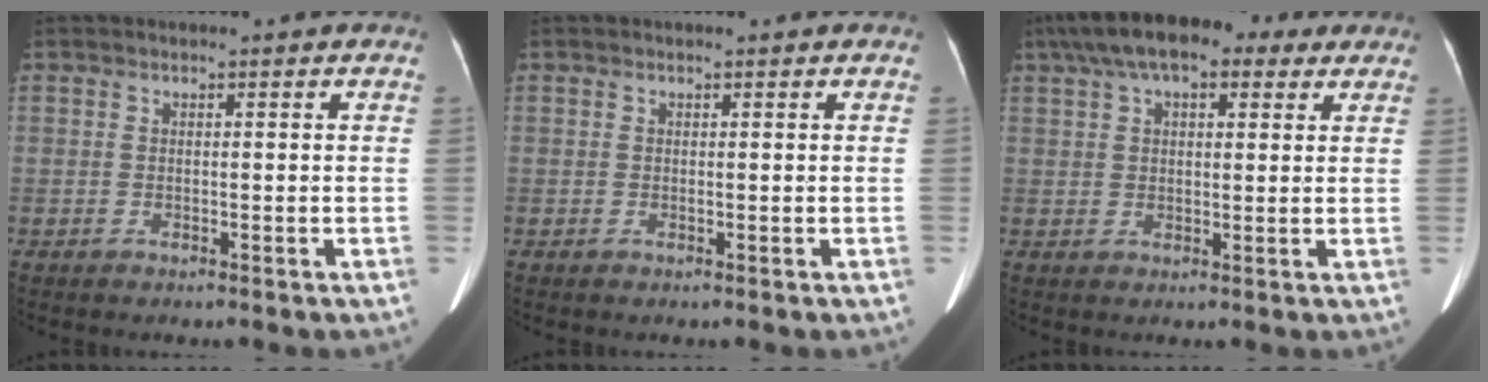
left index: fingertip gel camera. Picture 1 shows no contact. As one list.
[{"total": 0.0}, {"total": 13.4, "force": [8.9, 5.2, 8.6], "torque": [-0.151, 0.062, 0.145]}]